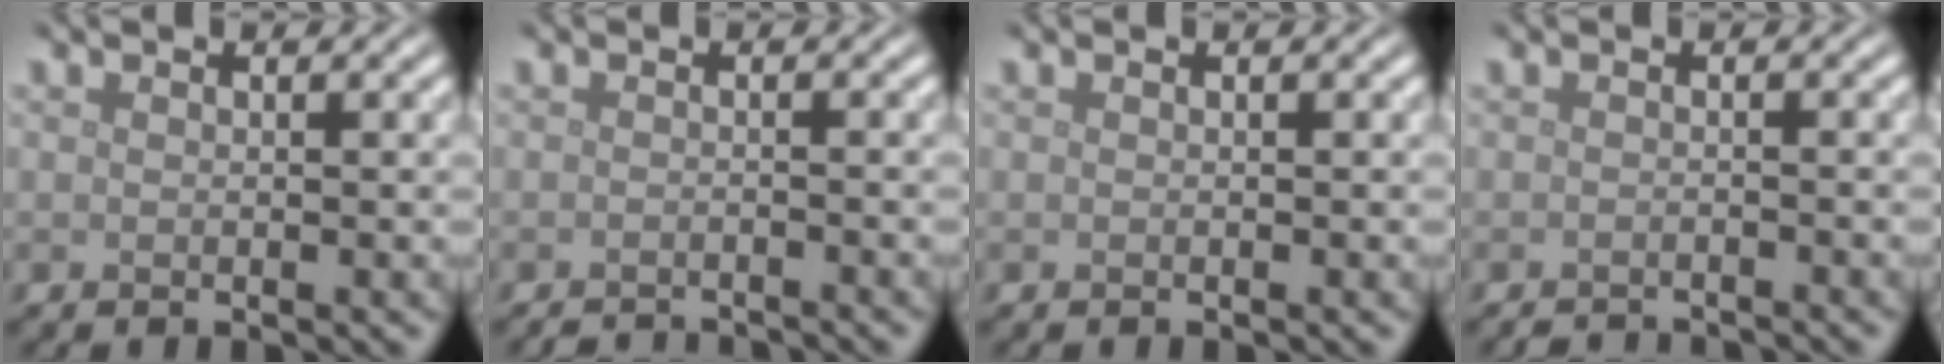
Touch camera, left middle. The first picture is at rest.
{"total": 2.8, "force": [-2.7, 0.3, 0.7], "torque": [-0.009, -0.005, -0.040]}
{"total": 0.0}
{"total": 2.4, "force": [-2.3, 0.3, 0.6], "torque": [-0.001, -0.006, -0.036]}